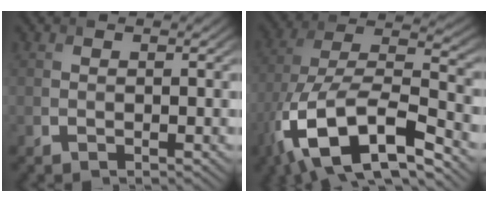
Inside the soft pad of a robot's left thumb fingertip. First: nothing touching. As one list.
[{"total": 17.1, "force": [-9.0, 7.2, 12.6], "torque": [-0.275, -0.025, -0.165]}]